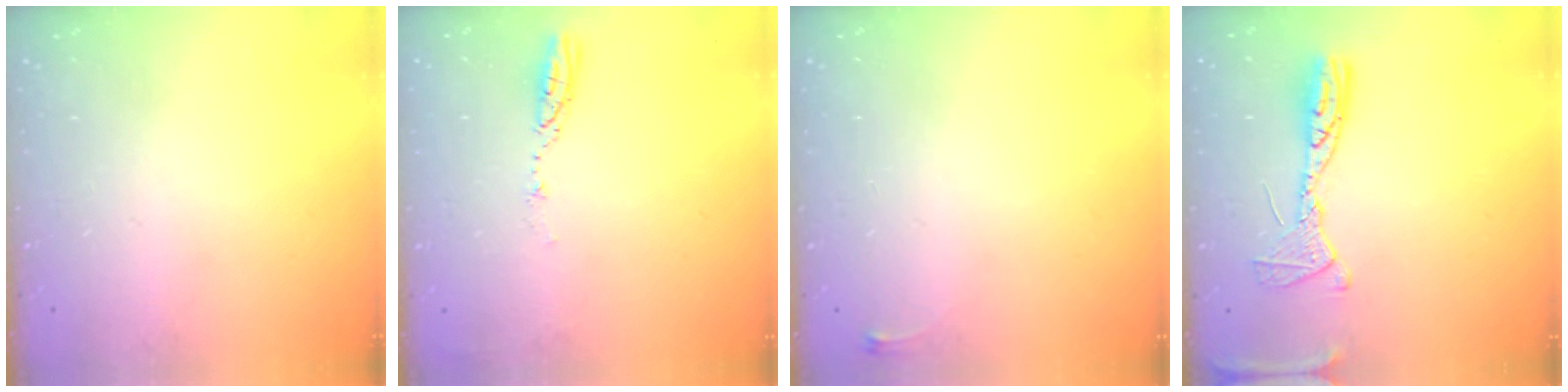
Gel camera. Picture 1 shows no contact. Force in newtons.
{"total": 3.5, "press": 3.5, "slide": 0.3}
{"total": 2.6, "press": 2.6, "slide": 0.6}
{"total": 12.0, "press": 11.9, "slide": 1.1}